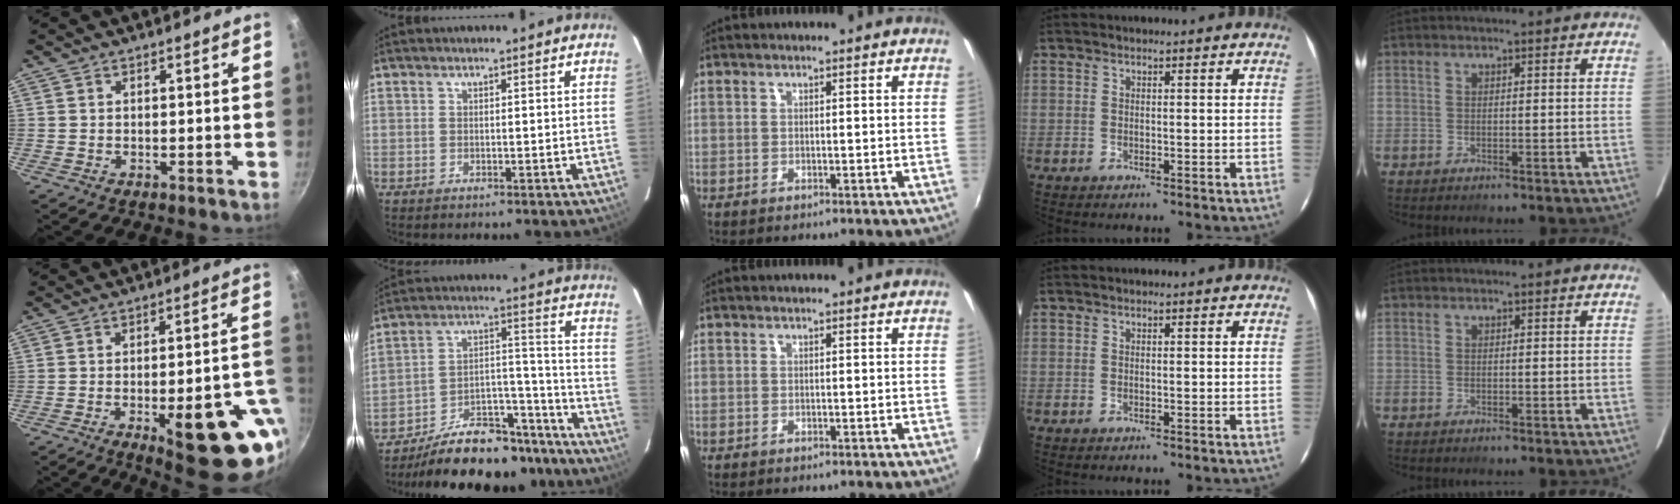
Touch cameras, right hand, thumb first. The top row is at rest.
{"thumb": {"total": 21.2, "force": [-7.7, 7.2, 18.4], "torque": [-0.185, 0.020, -0.093]}, "index": {"total": 22.9, "force": [-19.6, 8.2, 8.4], "torque": [-0.132, 0.050, -0.267]}}